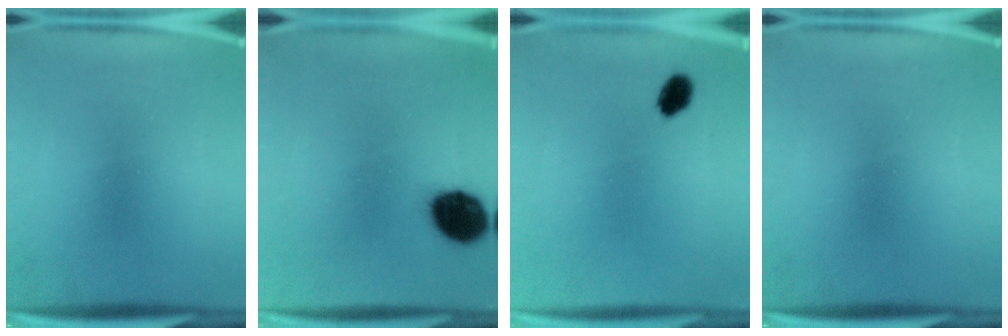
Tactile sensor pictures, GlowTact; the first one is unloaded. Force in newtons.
{"total": 12.9}
{"total": 3.8}
{"total": 0.0}